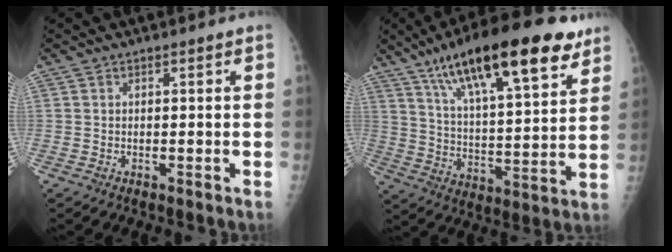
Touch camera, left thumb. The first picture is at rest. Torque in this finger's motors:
{"motor_torque": [0.82, 0.83, 1.53, -1.24, 0.17]}